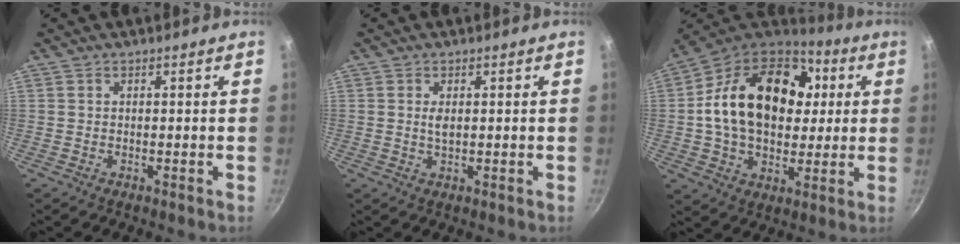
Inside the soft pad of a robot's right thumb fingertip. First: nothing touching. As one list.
[{"total": 1.5, "force": [0.5, 0.6, 1.3], "torque": [-0.026, -0.001, 0.010]}, {"total": 25.3, "force": [3.9, 17.7, 17.6], "torque": [-0.273, 0.027, 0.058]}]